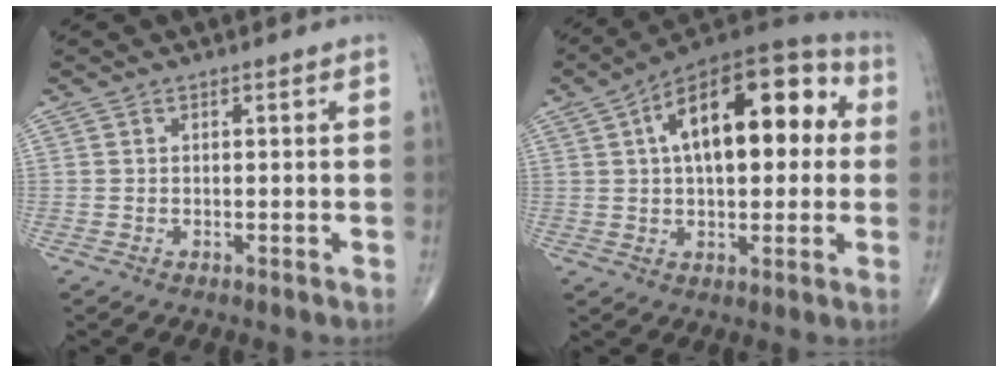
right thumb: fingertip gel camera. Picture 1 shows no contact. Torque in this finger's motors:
{"motor_torque": [0.01, 1.73, 1.44, 1.05, 0.13]}